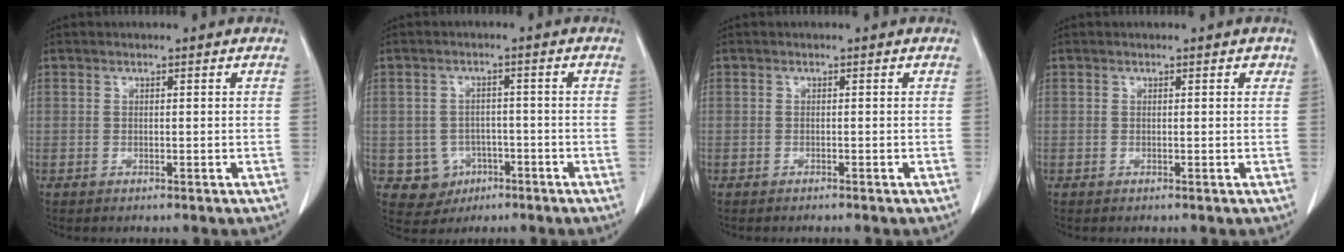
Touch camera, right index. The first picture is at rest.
{"total": 5.1, "force": [-1.9, 4.6, 0.8], "torque": [-0.008, 0.010, -0.020]}
{"total": 0.7, "force": [-0.7, -0.1, 0.3], "torque": [-0.003, 0.000, -0.011]}
{"total": 0.7, "force": [0.4, 0.4, 0.3], "torque": [-0.002, 0.001, 0.001]}